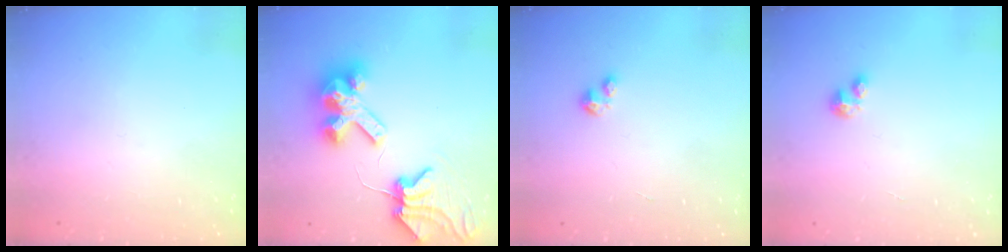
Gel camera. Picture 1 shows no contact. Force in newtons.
{"total": 10.2, "press": 10.1, "slide": 1.4}
{"total": 2.1, "press": 2.0, "slide": 0.5}
{"total": 2.1, "press": 2.1, "slide": 0.2}